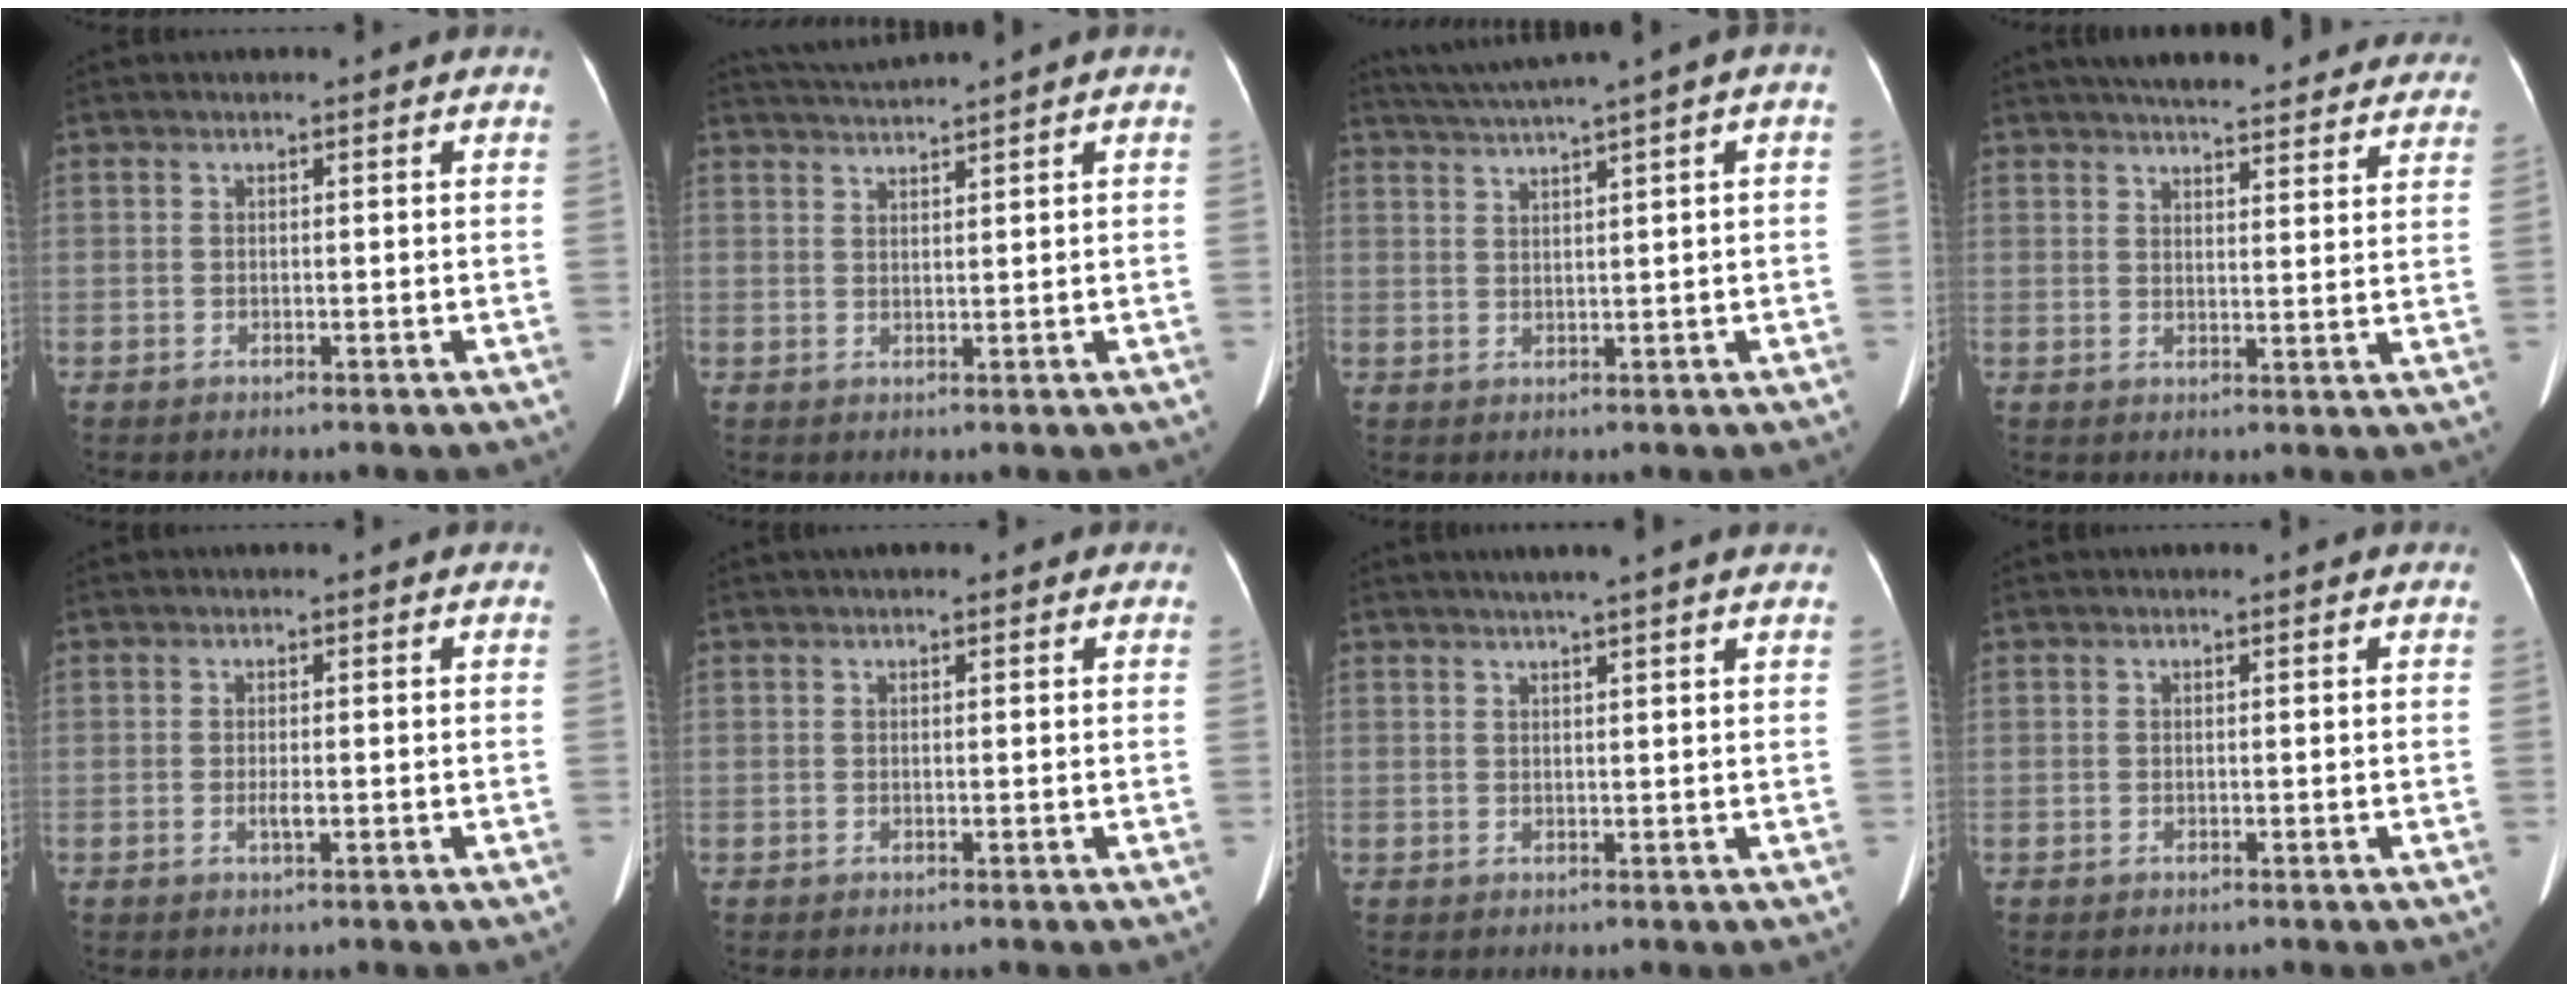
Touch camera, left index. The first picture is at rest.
{"total": 3.2, "force": [2.8, -1.4, 0.7], "torque": [-0.017, 0.005, 0.060]}
{"total": 6.1, "force": [3.8, -0.7, 4.8], "torque": [-0.086, 0.027, 0.069]}
{"total": 23.4, "force": [20.9, 5.1, 9.2], "torque": [-0.131, 0.009, 0.249]}
{"total": 1.1, "force": [-0.4, 0.2, 1.0], "torque": [-0.025, -0.007, -0.008]}
{"total": 2.6, "force": [1.7, 1.0, 1.6], "torque": [-0.020, 0.021, 0.019]}
{"total": 6.1, "force": [5.0, -0.6, 3.4], "torque": [-0.050, 0.023, 0.064]}
{"total": 0.0}